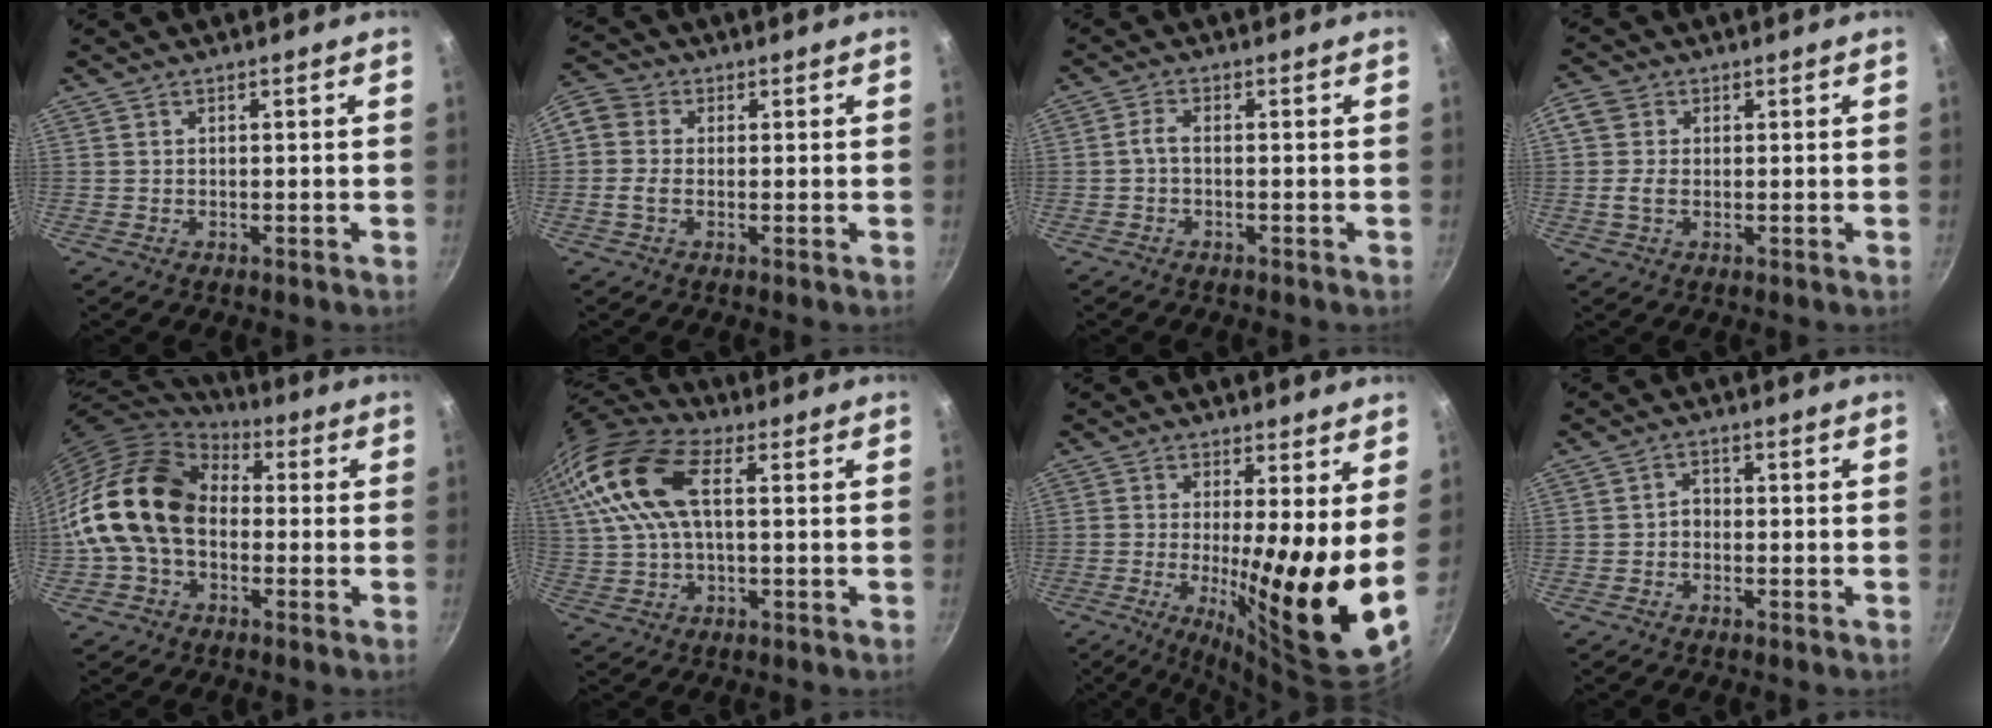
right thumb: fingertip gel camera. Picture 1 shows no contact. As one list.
[{"total": 6.7, "force": [-0.2, 5.3, 4.2], "torque": [-0.092, 0.025, -0.020]}, {"total": 2.1, "force": [-0.6, 0.8, 1.9], "torque": [-0.050, 0.011, -0.018]}, {"total": 4.5, "force": [0.1, 3.4, 2.9], "torque": [-0.056, 0.002, -0.009]}, {"total": 18.0, "force": [-0.1, 12.9, 12.5], "torque": [-0.206, 0.039, -0.014]}, {"total": 15.8, "force": [4.6, 7.9, 12.8], "torque": [-0.260, 0.027, 0.079]}, {"total": 15.1, "force": [0.4, 2.1, 14.9], "torque": [-0.218, -0.040, 0.006]}, {"total": 1.9, "force": [-0.7, 1.4, 1.0], "torque": [-0.010, 0.014, -0.016]}]